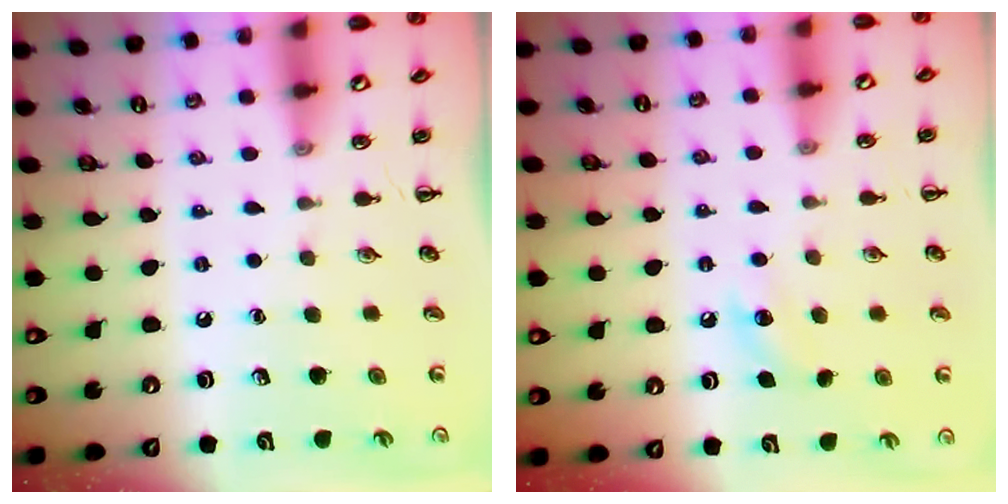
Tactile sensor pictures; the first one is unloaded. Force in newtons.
{"total": 6.0, "press": 5.8, "slide": 1.6}